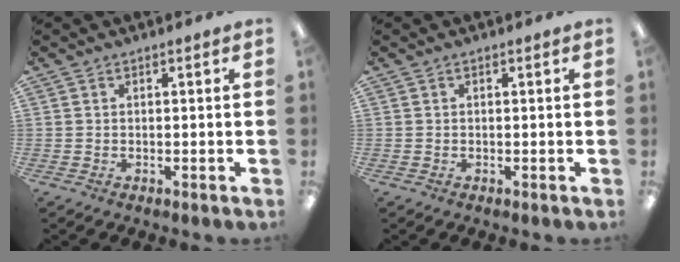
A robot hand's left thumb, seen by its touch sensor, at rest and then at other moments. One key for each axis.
{"total": 0.0}